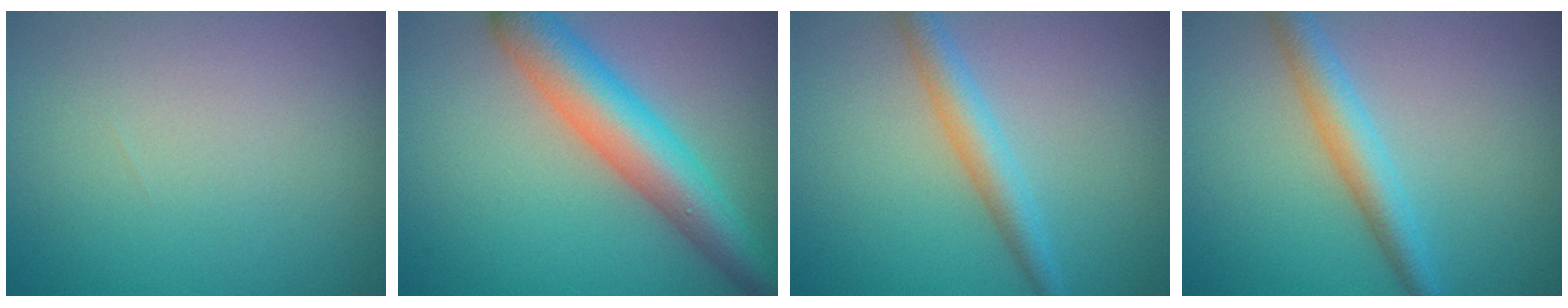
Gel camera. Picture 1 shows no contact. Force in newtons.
{"total": 7.0, "press": 7.0, "slide": 0.1}
{"total": 2.9, "press": 2.9, "slide": 0.0}
{"total": 3.4, "press": 3.4, "slide": 0.1}